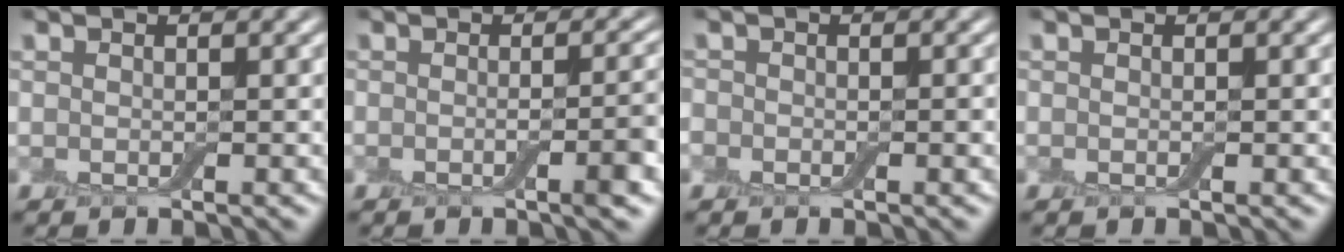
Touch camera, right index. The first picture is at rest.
{"total": 3.7, "force": [-0.9, 1.0, 3.4], "torque": [-0.041, 0.004, -0.018]}
{"total": 1.5, "force": [-0.6, 1.2, 0.6], "torque": [0.001, 0.001, -0.013]}
{"total": 0.0}